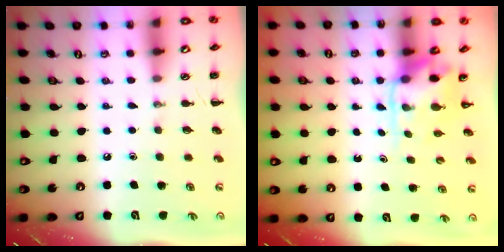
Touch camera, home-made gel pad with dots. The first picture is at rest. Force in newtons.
{"total": 4.0, "press": 3.9, "slide": 0.7}